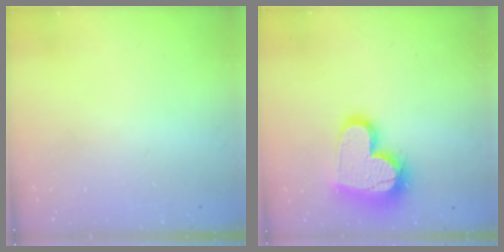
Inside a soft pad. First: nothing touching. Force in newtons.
{"total": 18.7, "press": 18.6, "slide": 1.4}